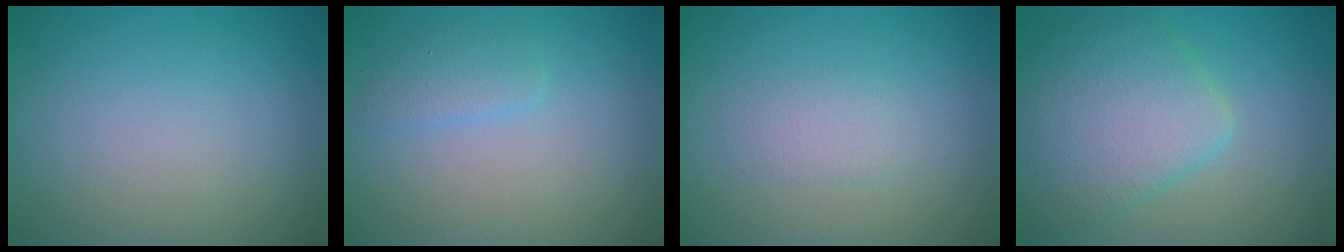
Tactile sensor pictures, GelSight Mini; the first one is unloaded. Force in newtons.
{"total": 1.5, "press": 1.5, "slide": 0.1}
{"total": 1.2, "press": 1.2, "slide": 0.3}
{"total": 6.5, "press": 6.5, "slide": 0.2}